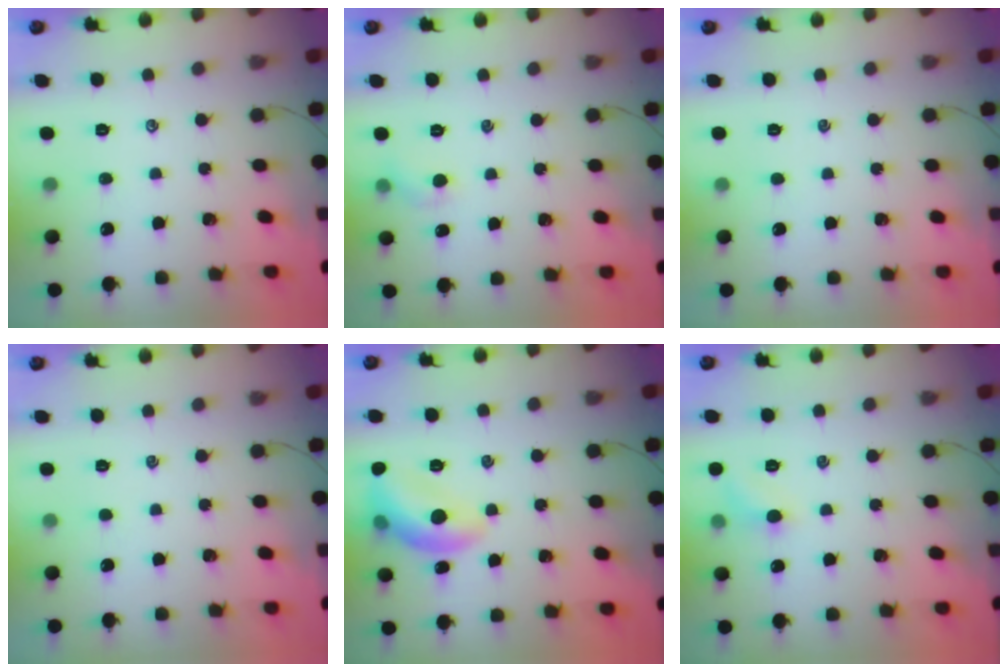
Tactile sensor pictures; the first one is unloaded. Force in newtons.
{"total": 4.8, "press": 4.5, "slide": 1.5}
{"total": 0.0}
{"total": 0.0}
{"total": 12.2, "press": 12.2, "slide": 1.0}
{"total": 5.7, "press": 5.5, "slide": 1.7}